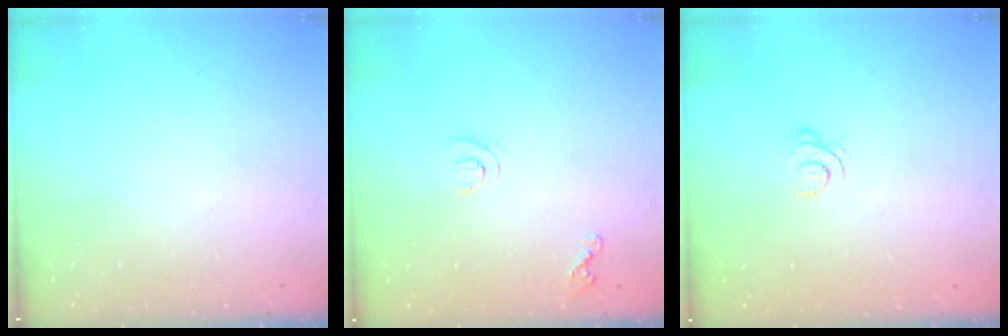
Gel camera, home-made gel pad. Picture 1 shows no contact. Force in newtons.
{"total": 6.2, "press": 6.2, "slide": 0.5}
{"total": 1.6, "press": 1.6, "slide": 0.2}